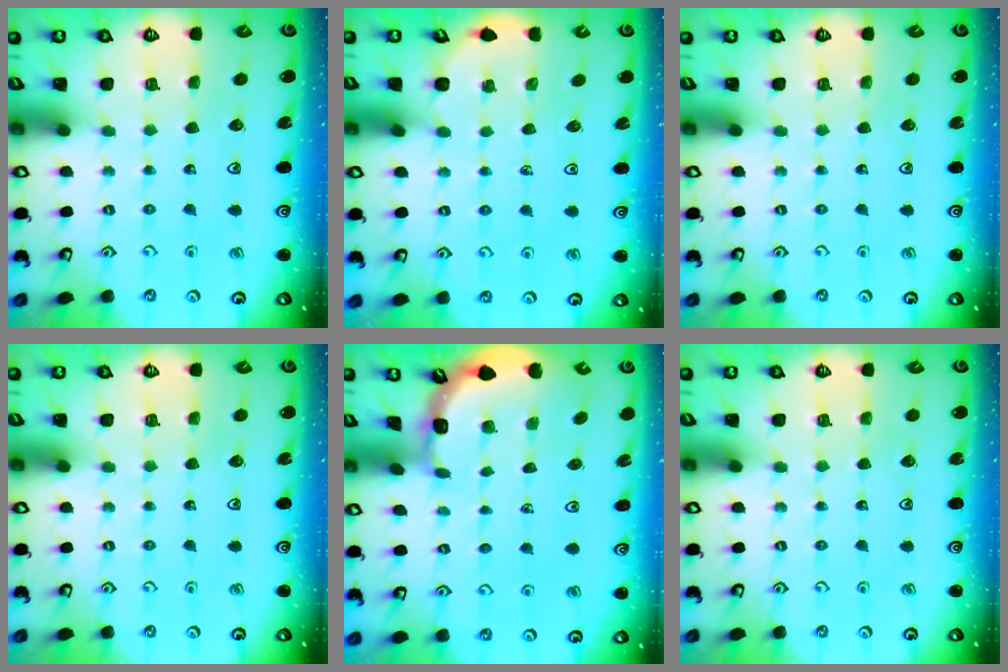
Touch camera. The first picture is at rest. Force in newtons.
{"total": 2.7, "press": 2.6, "slide": 0.8}
{"total": 0.0}
{"total": 0.0}
{"total": 1.7, "press": 1.7, "slide": 0.0}
{"total": 0.0}